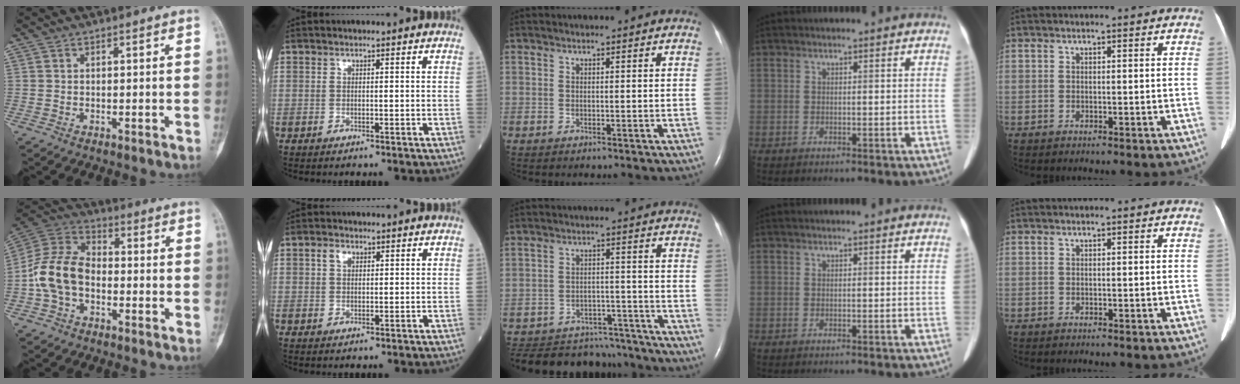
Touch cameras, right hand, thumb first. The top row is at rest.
{"thumb": {"total": 12.3, "force": [-2.6, 8.4, 8.5], "torque": [-0.162, 0.039, -0.060]}, "index": {"total": 1.9, "force": [0.9, 1.3, 1.1], "torque": [-0.025, 0.005, 0.018]}, "middle": {"total": 18.9, "force": [-17.2, 6.2, 5.0], "torque": [-0.123, 0.002, -0.232]}}